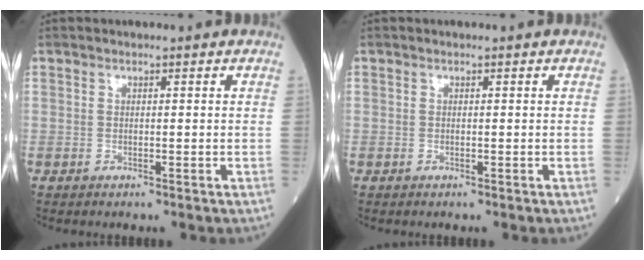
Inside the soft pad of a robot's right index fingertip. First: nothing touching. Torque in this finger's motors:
{"motor_torque": [0.05, 0.03, 0.03, 0.00]}